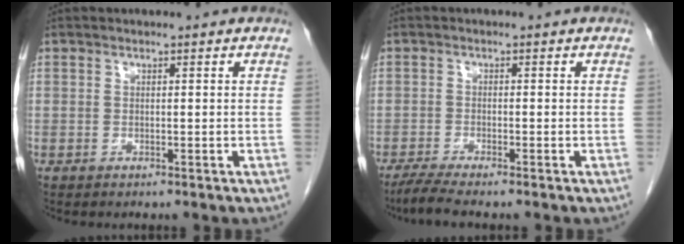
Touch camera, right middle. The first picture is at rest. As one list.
[{"total": 3.8, "force": [-3.1, -0.3, 2.2], "torque": [-0.048, -0.012, -0.061]}]